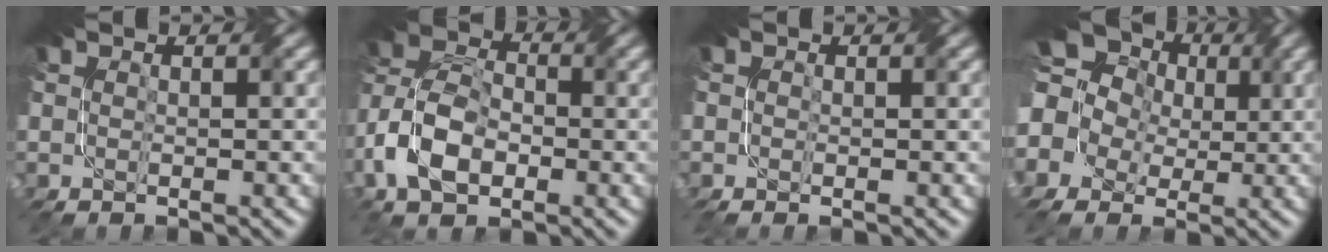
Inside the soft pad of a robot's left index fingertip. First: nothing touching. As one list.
[{"total": 7.6, "force": [-3.0, 4.7, 5.1], "torque": [-0.107, 0.007, -0.067]}, {"total": 0.0}, {"total": 13.7, "force": [2.8, 11.8, 6.4], "torque": [-0.166, 0.040, 0.007]}]